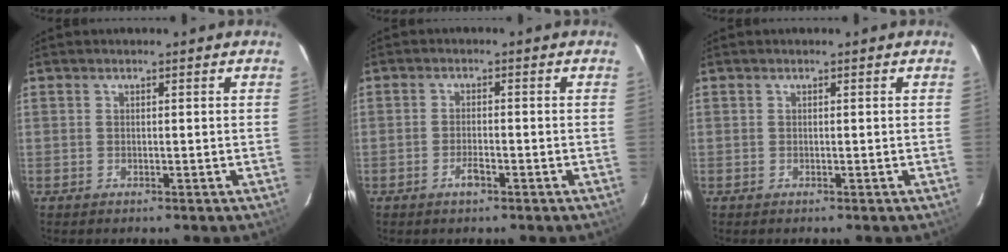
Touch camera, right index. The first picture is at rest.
{"total": 2.6, "force": [-1.5, 0.9, 1.9], "torque": [-0.041, 0.001, -0.030]}
{"total": 0.0}